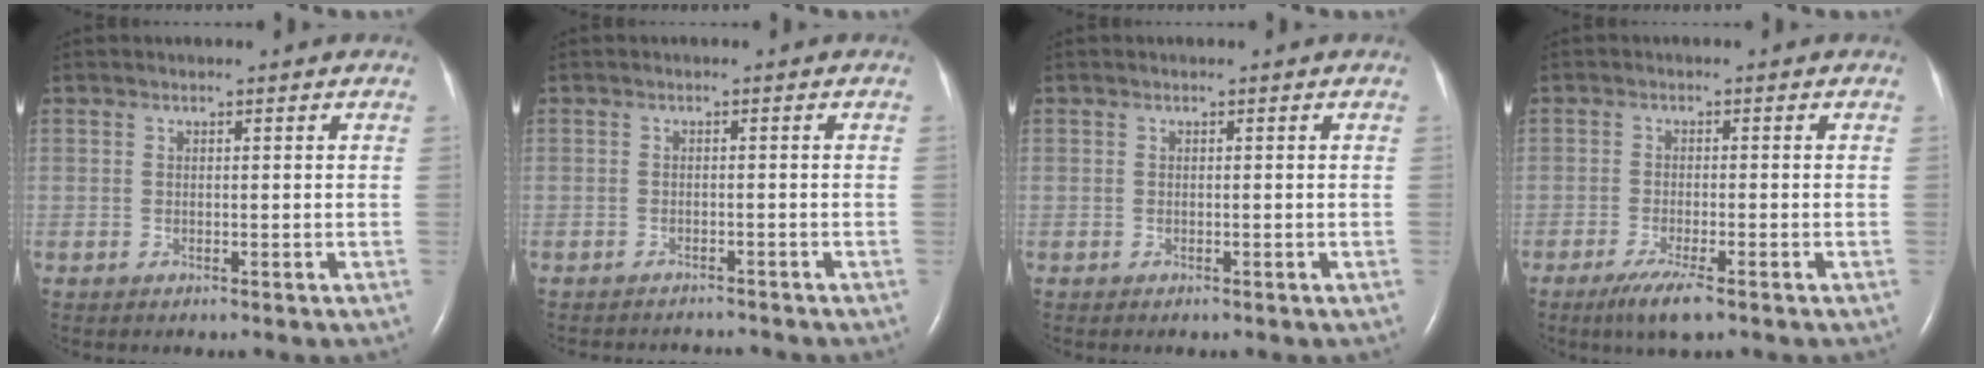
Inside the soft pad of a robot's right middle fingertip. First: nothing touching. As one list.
[{"total": 4.3, "force": [-4.2, 0.6, 0.4], "torque": [-0.003, -0.008, -0.057]}, {"total": 0.0}, {"total": 4.9, "force": [-3.2, 0.5, 3.7], "torque": [-0.076, -0.014, -0.055]}]